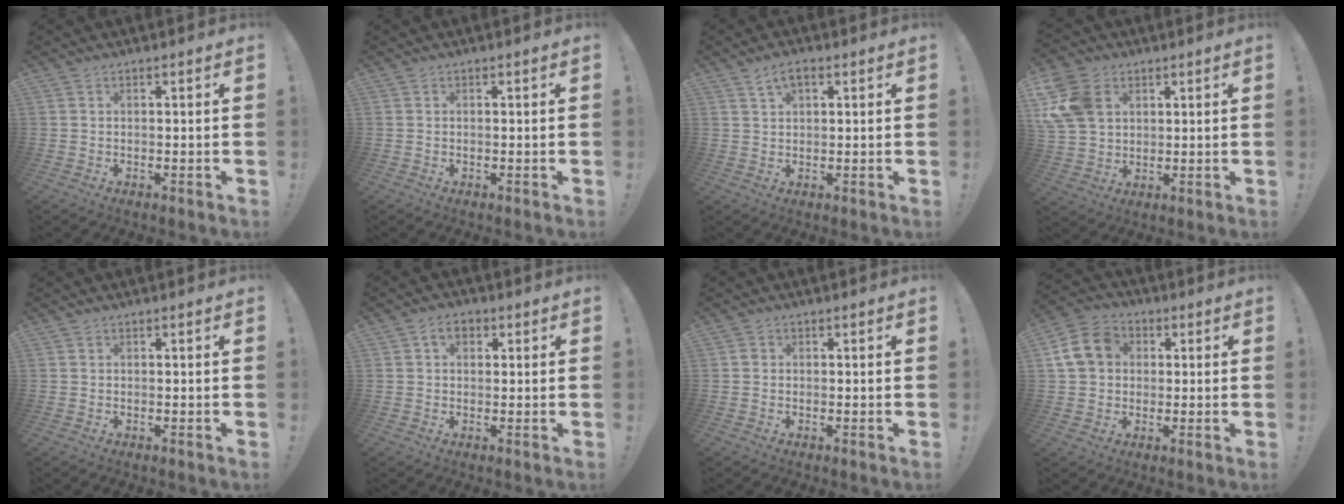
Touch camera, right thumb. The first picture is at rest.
{"total": 0.0}
{"total": 4.3, "force": [2.1, 2.3, 3.0], "torque": [-0.047, -0.002, 0.038]}
{"total": 14.2, "force": [4.6, 10.6, 8.3], "torque": [-0.169, -0.006, 0.094]}
{"total": 0.0}
{"total": 4.3, "force": [1.5, 3.0, 2.8], "torque": [-0.035, 0.002, 0.024]}
{"total": 1.1, "force": [0.0, 1.1, 0.3], "torque": [-0.002, 0.002, -0.001]}
{"total": 12.6, "force": [2.6, 10.5, 6.4], "torque": [-0.112, 0.009, 0.056]}